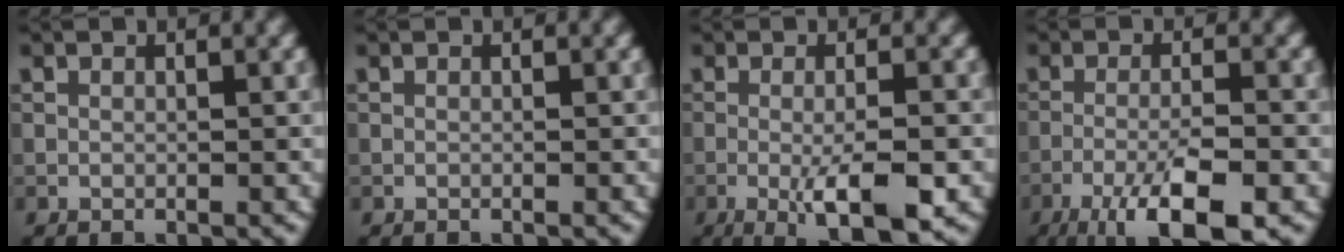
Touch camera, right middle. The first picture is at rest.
{"total": 0.0}
{"total": 6.0, "force": [-2.1, 1.3, 5.5], "torque": [-0.091, -0.005, -0.034]}
{"total": 7.8, "force": [-4.4, 1.8, 6.1], "torque": [-0.099, -0.003, -0.078]}